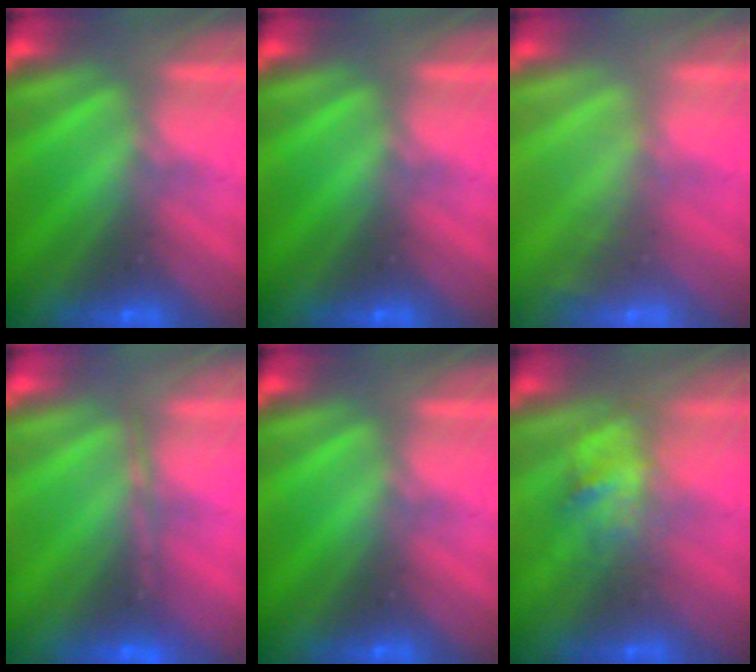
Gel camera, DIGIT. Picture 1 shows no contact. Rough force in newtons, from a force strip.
{"total": 0.0}
{"total": 1.6}
{"total": 1.7}
{"total": 0.0}
{"total": 2.9}